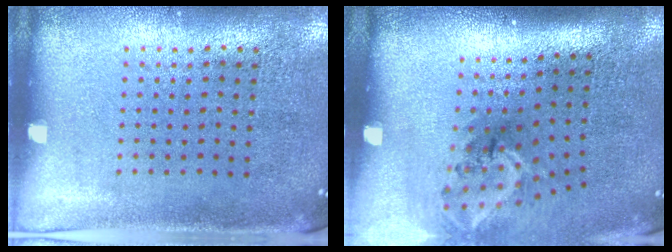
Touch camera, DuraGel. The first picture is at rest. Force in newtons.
{"total": 2.0, "press": 1.3, "slide": 1.5}